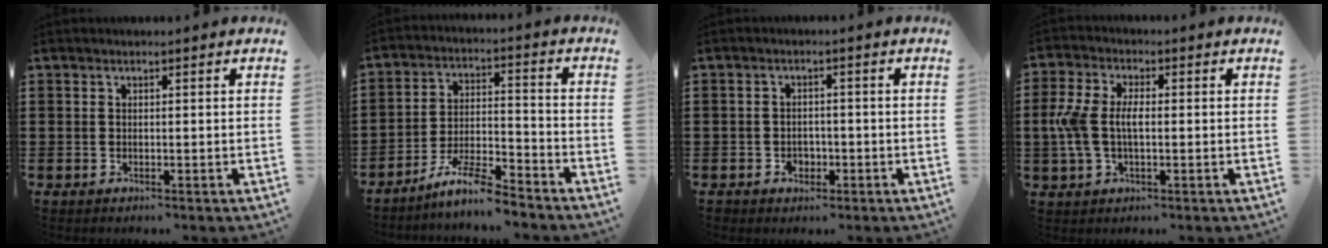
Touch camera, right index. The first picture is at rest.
{"total": 7.5, "force": [-6.6, 0.4, 3.6], "torque": [-0.074, 0.003, -0.127]}
{"total": 2.0, "force": [-1.0, 1.7, 0.5], "torque": [-0.015, 0.002, -0.024]}
{"total": 6.3, "force": [-0.4, 3.2, 5.4], "torque": [-0.143, -0.008, -0.019]}